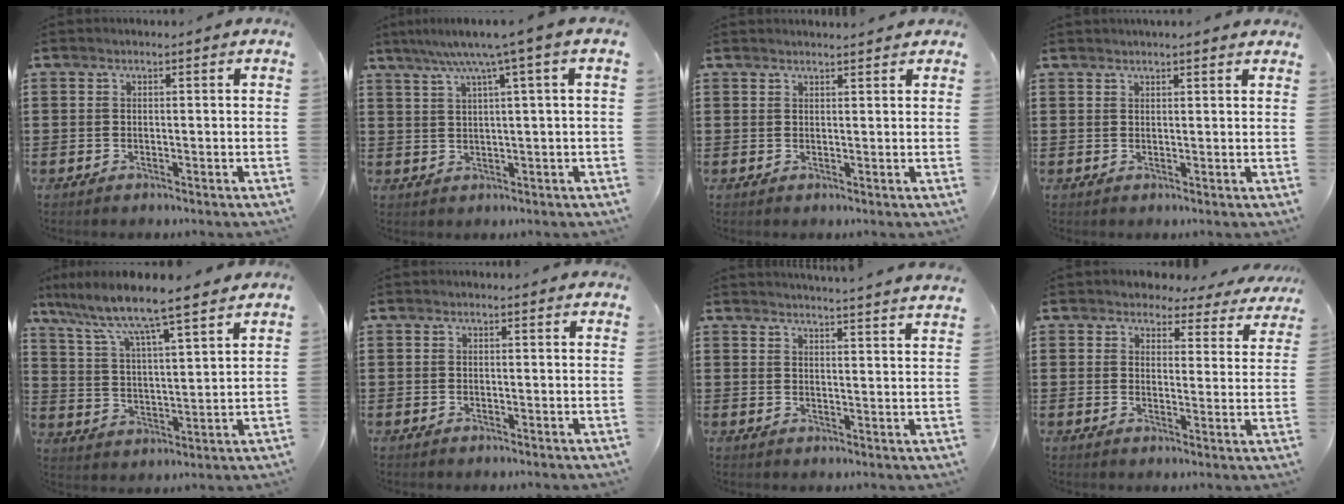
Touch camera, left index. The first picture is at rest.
{"total": 5.5, "force": [2.5, -0.6, 4.8], "torque": [-0.101, -0.005, 0.037]}
{"total": 1.4, "force": [1.4, 0.0, 0.3], "torque": [-0.007, 0.001, 0.027]}
{"total": 1.6, "force": [1.5, 0.0, 0.5], "torque": [-0.012, 0.001, 0.029]}
{"total": 7.0, "force": [6.3, -0.1, 3.0], "torque": [-0.087, -0.044, 0.101]}
{"total": 0.7, "force": [0.6, 0.0, 0.3], "torque": [-0.007, -0.001, 0.012]}
{"total": 3.6, "force": [3.4, -1.1, 0.2], "torque": [-0.014, -0.023, 0.060]}
{"total": 3.8, "force": [3.6, 1.1, 0.4], "torque": [-0.022, -0.018, 0.059]}